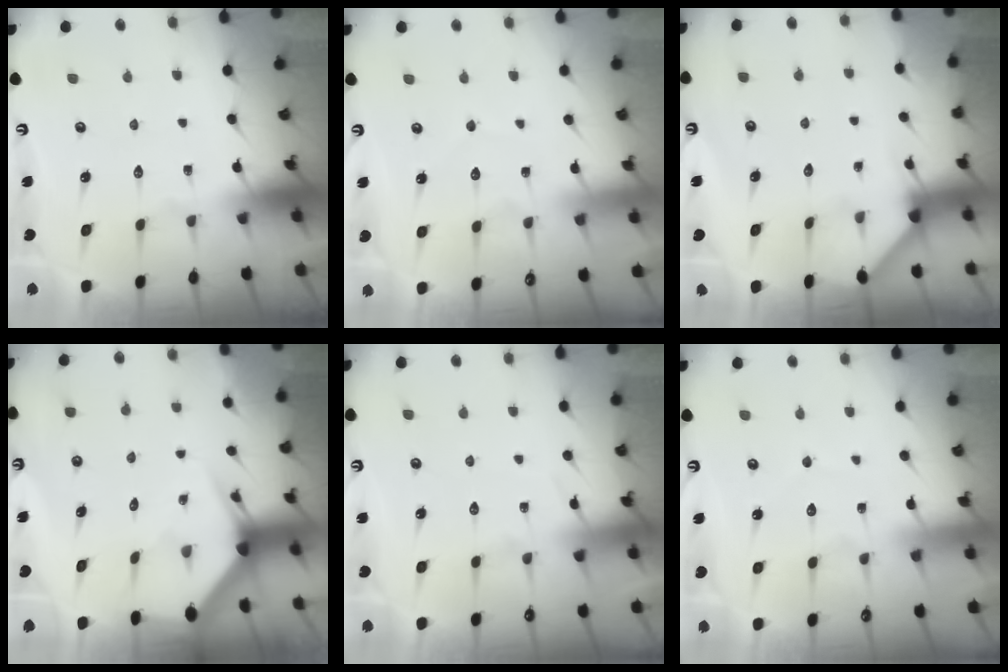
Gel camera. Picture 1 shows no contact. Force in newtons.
{"total": 2.8, "press": 2.8, "slide": 0.3}
{"total": 2.6, "press": 2.6, "slide": 0.2}
{"total": 3.0, "press": 3.0, "slide": 0.1}
{"total": 3.8, "press": 3.8, "slide": 0.6}
{"total": 2.8, "press": 2.8, "slide": 0.3}